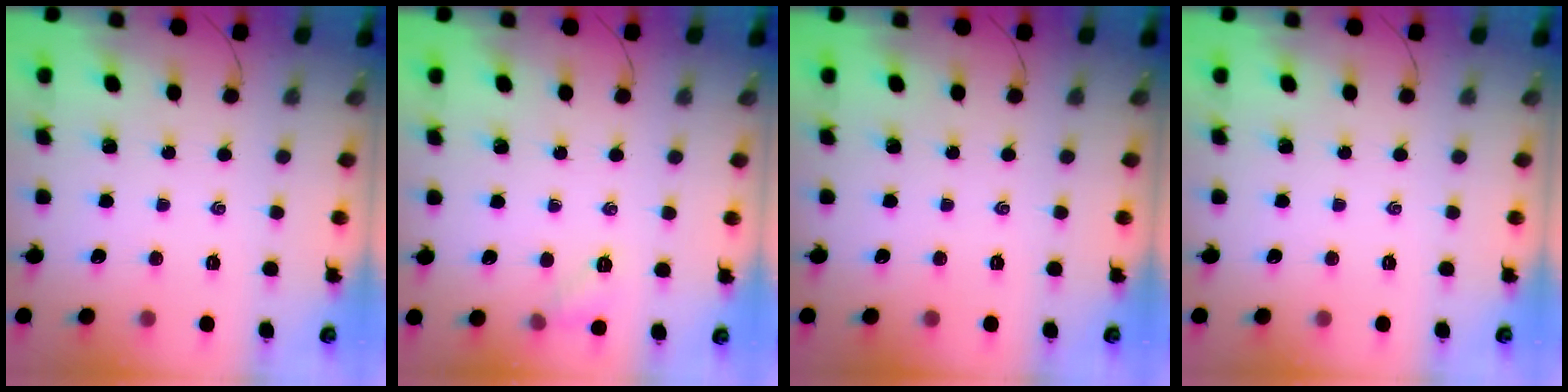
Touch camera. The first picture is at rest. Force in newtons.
{"total": 6.2, "press": 6.0, "slide": 1.7}
{"total": 0.0}
{"total": 0.0}